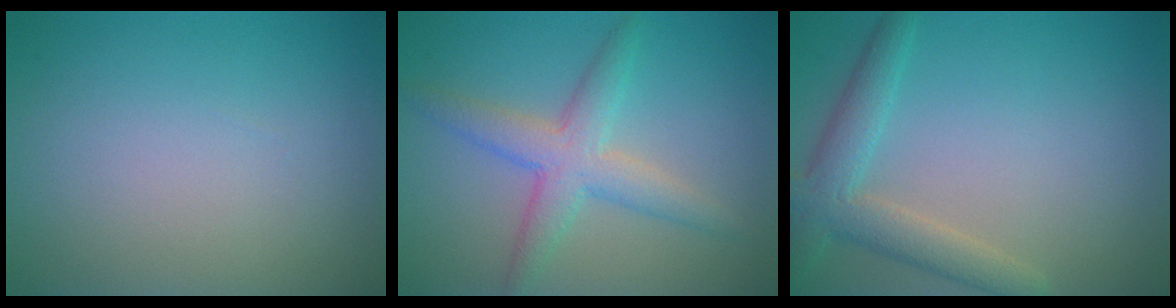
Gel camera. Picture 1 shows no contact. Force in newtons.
{"total": 4.2, "press": 4.2, "slide": 0.1}
{"total": 4.0, "press": 4.0, "slide": 0.3}